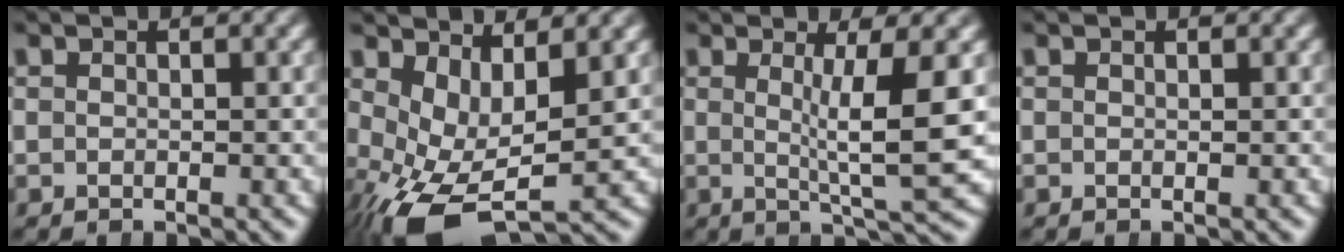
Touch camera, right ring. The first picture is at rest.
{"total": 6.1, "force": [-2.2, 3.2, 4.8], "torque": [-0.108, -0.047, -0.010]}
{"total": 5.5, "force": [1.0, -0.3, 5.4], "torque": [-0.074, -0.008, 0.022]}
{"total": 0.0}